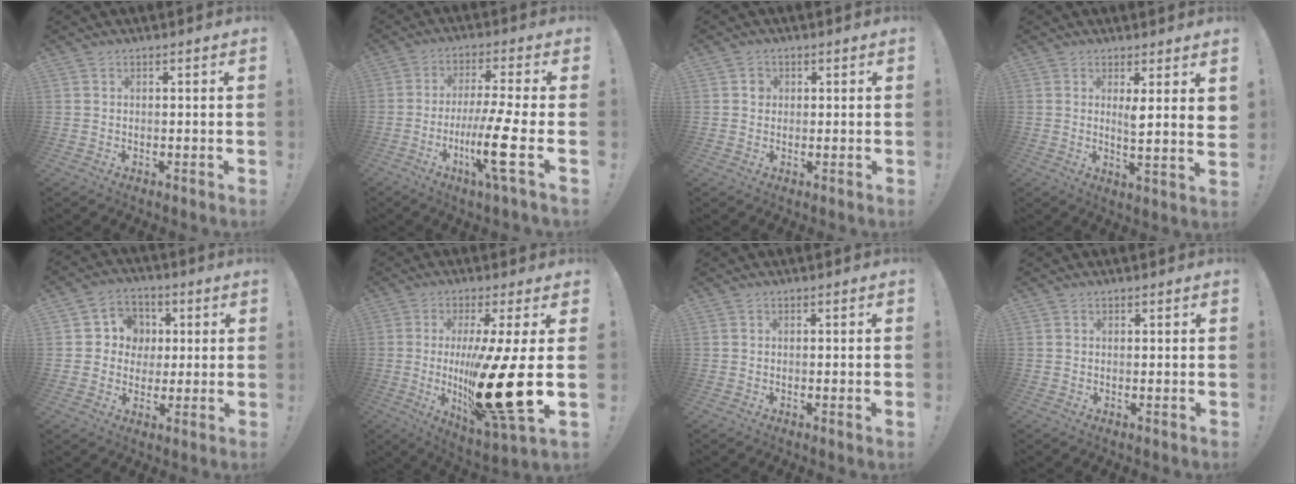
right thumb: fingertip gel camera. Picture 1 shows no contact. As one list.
[{"total": 13.6, "force": [-4.2, 0.8, 12.9], "torque": [-0.230, 0.008, -0.068]}, {"total": 2.0, "force": [0.2, 1.9, 0.7], "torque": [0.001, 0.000, 0.001]}, {"total": 5.8, "force": [2.3, -1.0, 5.3], "torque": [-0.083, -0.026, 0.032]}, {"total": 8.4, "force": [0.5, 8.2, 1.9], "torque": [-0.022, 0.003, 0.016]}, {"total": 23.6, "force": [-2.1, 3.4, 23.3], "torque": [-0.409, -0.024, -0.035]}, {"total": 1.1, "force": [-0.3, -0.7, 0.8], "torque": [-0.016, -0.001, -0.006]}, {"total": 0.0}]